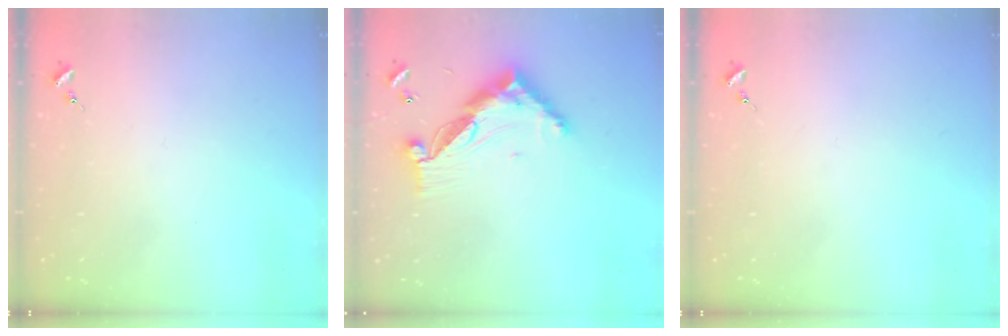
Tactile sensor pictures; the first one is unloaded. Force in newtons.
{"total": 13.7, "press": 13.6, "slide": 1.0}
{"total": 0.0}